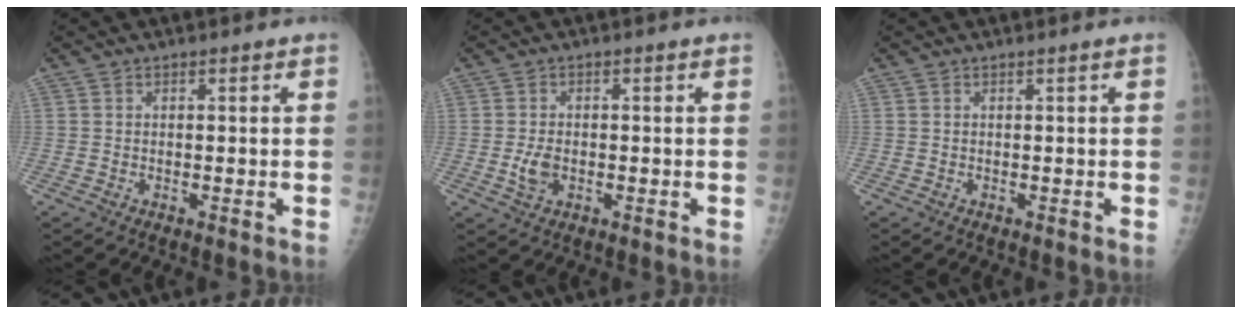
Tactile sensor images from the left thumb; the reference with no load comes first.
{"total": 3.5, "force": [-0.7, 2.3, 2.5], "torque": [-0.048, 0.000, -0.010]}
{"total": 0.0}